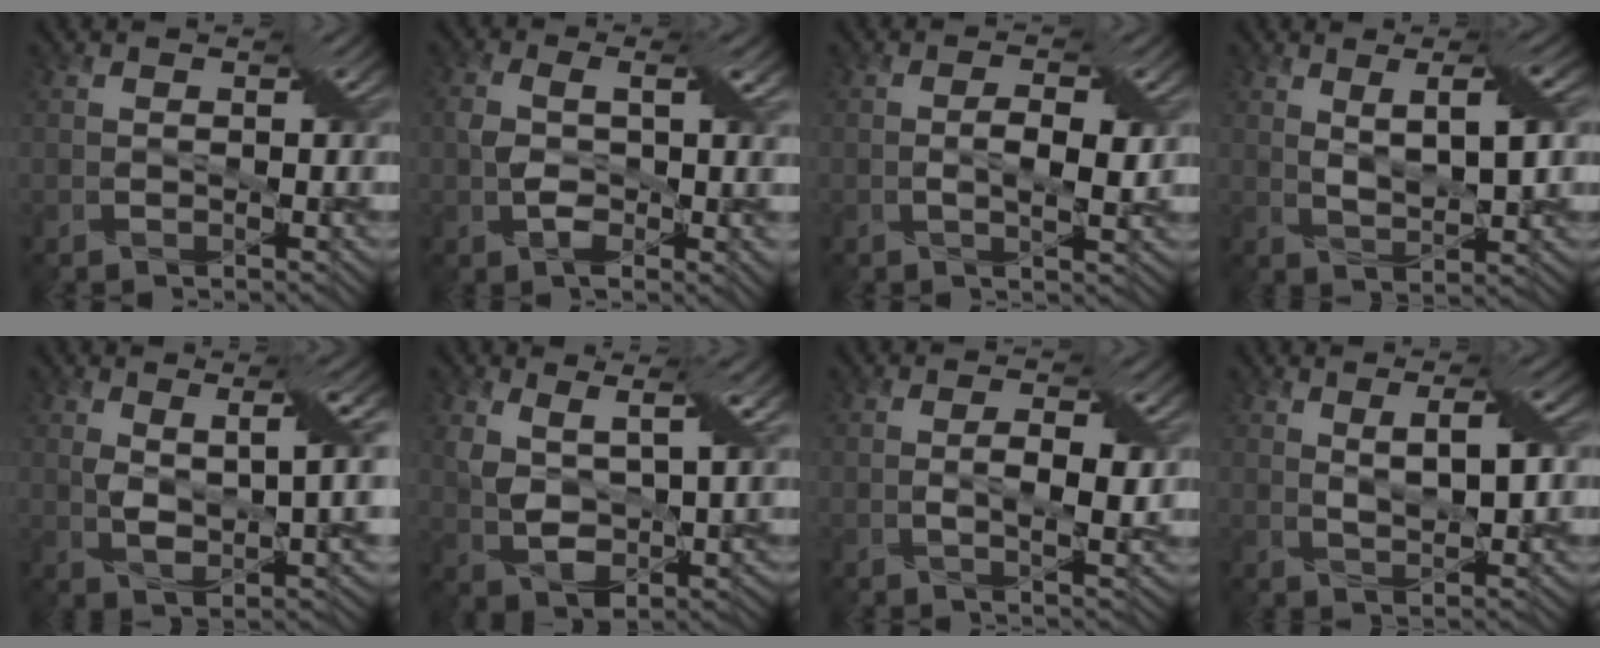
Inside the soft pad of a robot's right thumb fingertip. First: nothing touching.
{"total": 4.6, "force": [-0.3, 1.9, 4.2], "torque": [-0.080, -0.003, -0.007]}
{"total": 2.5, "force": [0.0, 0.7, 2.4], "torque": [-0.043, 0.000, 0.000]}
{"total": 4.3, "force": [2.0, 0.8, 3.8], "torque": [-0.066, -0.001, 0.039]}
{"total": 5.0, "force": [1.9, 1.2, 4.5], "torque": [-0.083, 0.000, 0.036]}
{"total": 5.3, "force": [2.4, 2.5, 4.0], "torque": [-0.097, -0.008, 0.047]}
{"total": 2.8, "force": [0.1, 0.9, 2.7], "torque": [-0.049, -0.001, 0.000]}
{"total": 3.3, "force": [1.6, 0.5, 2.9], "torque": [-0.047, -0.003, 0.032]}